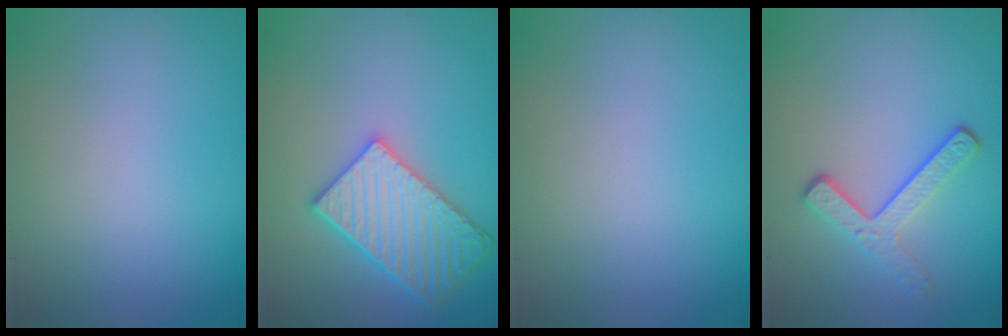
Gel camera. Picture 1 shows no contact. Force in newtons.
{"total": 5.2, "press": 4.6, "slide": 2.4}
{"total": 0.0}
{"total": 3.3, "press": 2.3, "slide": 2.3}